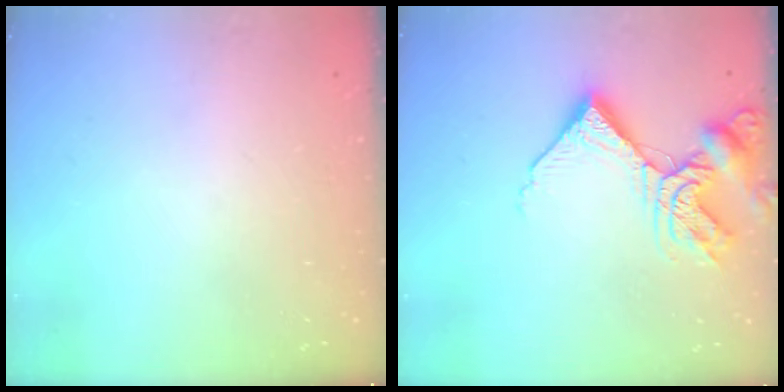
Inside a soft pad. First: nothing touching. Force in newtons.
{"total": 11.7, "press": 11.6, "slide": 1.4}